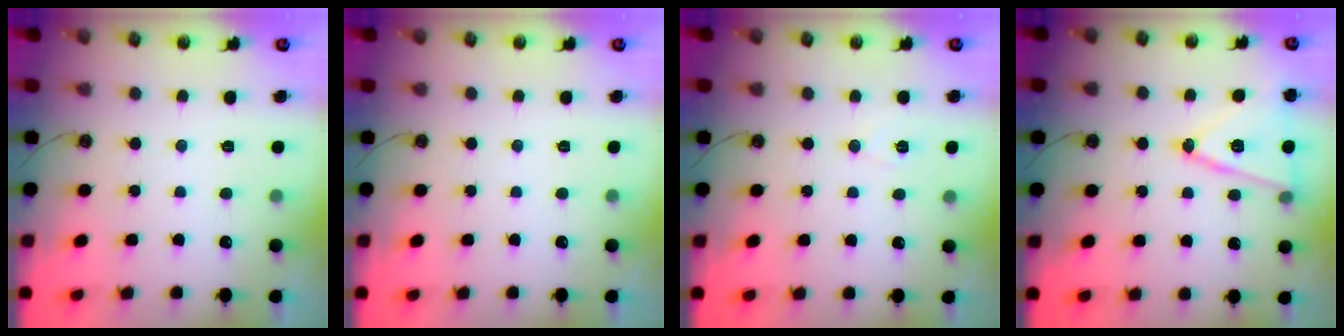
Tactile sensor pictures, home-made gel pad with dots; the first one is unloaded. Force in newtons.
{"total": 0.0}
{"total": 6.4, "press": 4.7, "slide": 4.4}
{"total": 14.8, "press": 14.4, "slide": 3.4}